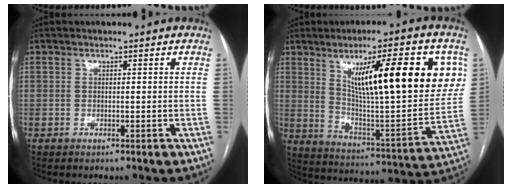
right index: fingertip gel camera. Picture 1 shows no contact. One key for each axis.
{"total": 23.4, "fx": 8.3, "fy": 4.3, "fz": 21.4, "tx": -0.317, "ty": 0.007, "tz": 0.131}